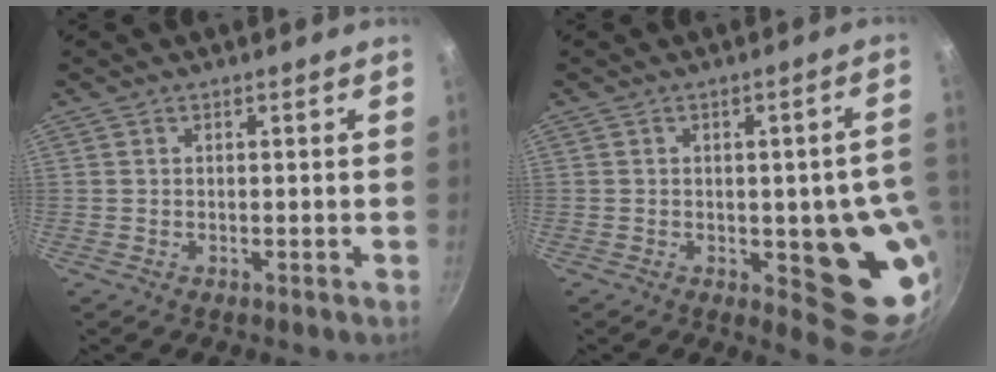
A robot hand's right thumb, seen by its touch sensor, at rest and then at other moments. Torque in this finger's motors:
{"motor_torque": [2.38, 2.28, 1.06, -1.08, 0.29]}